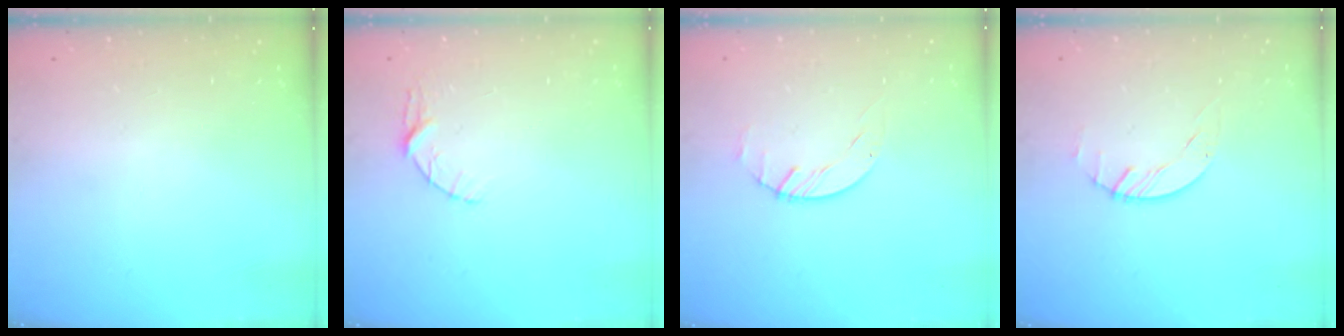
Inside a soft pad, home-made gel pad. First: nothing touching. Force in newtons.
{"total": 3.4, "press": 3.3, "slide": 0.5}
{"total": 0.6, "press": 0.6, "slide": 0.1}
{"total": 1.7, "press": 1.7, "slide": 0.1}